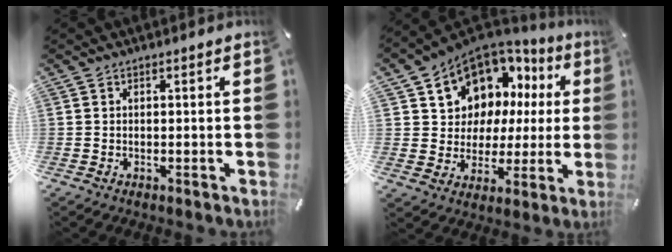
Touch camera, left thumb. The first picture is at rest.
{"total": 11.2, "force": [6.8, 8.7, 1.9], "torque": [-0.055, -0.066, 0.133]}